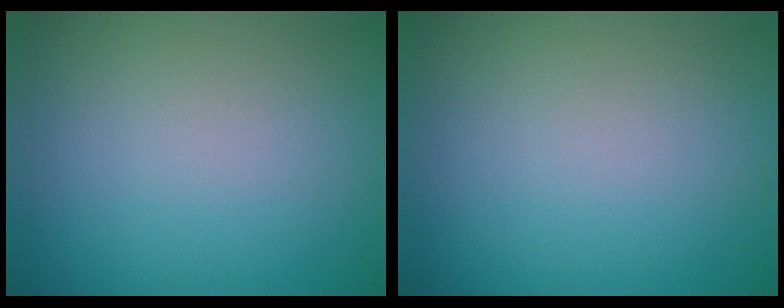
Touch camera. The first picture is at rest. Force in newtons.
{"total": 0.0}